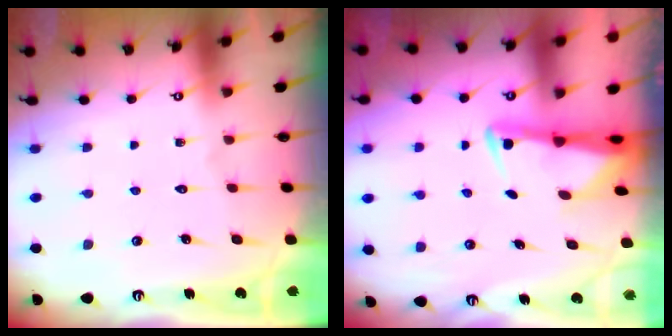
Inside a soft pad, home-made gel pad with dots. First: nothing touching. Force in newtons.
{"total": 3.0, "press": 3.0, "slide": 0.6}